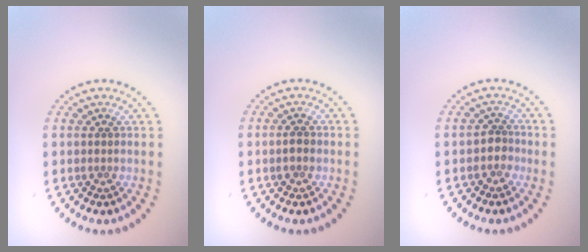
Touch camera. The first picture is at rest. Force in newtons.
{"total": 1.2, "press": 1.2, "slide": 0.1}
{"total": 1.4, "press": 1.1, "slide": 0.9}